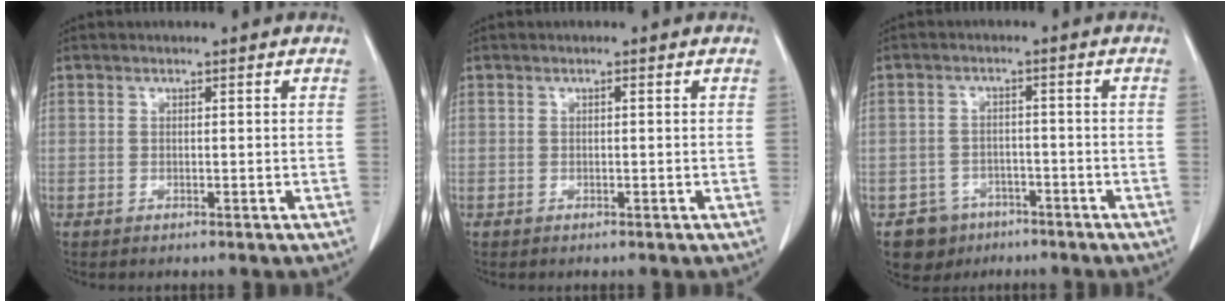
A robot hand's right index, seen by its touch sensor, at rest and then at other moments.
{"total": 0.0}
{"total": 5.3, "force": [-3.4, 4.0, 0.3], "torque": [0.000, 0.010, -0.050]}